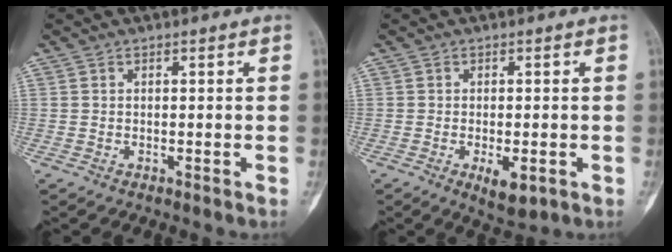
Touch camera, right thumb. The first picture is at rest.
{"total": 4.9, "force": [-1.6, 2.1, 4.1], "torque": [-0.060, -0.007, -0.016]}